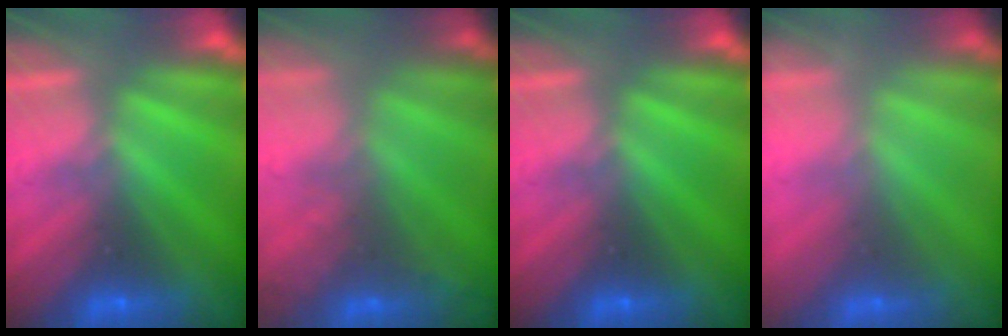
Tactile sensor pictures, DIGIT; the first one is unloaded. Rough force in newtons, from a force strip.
{"total": 7.5}
{"total": 0.0}
{"total": 1.7}